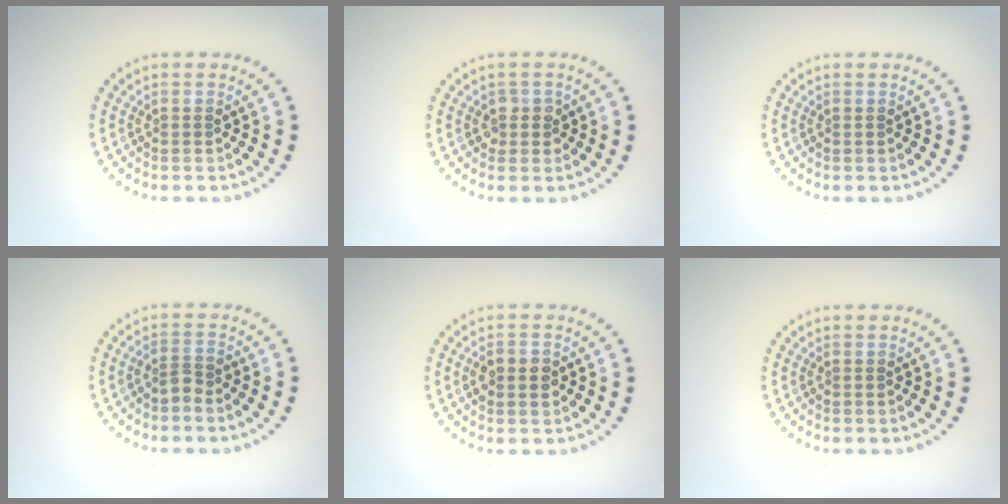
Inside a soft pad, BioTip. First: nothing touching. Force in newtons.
{"total": 1.4, "press": 1.3, "slide": 0.5}
{"total": 0.0}
{"total": 1.5, "press": 1.1, "slide": 1.0}
{"total": 2.7, "press": 2.7, "slide": 0.2}
{"total": 0.0}